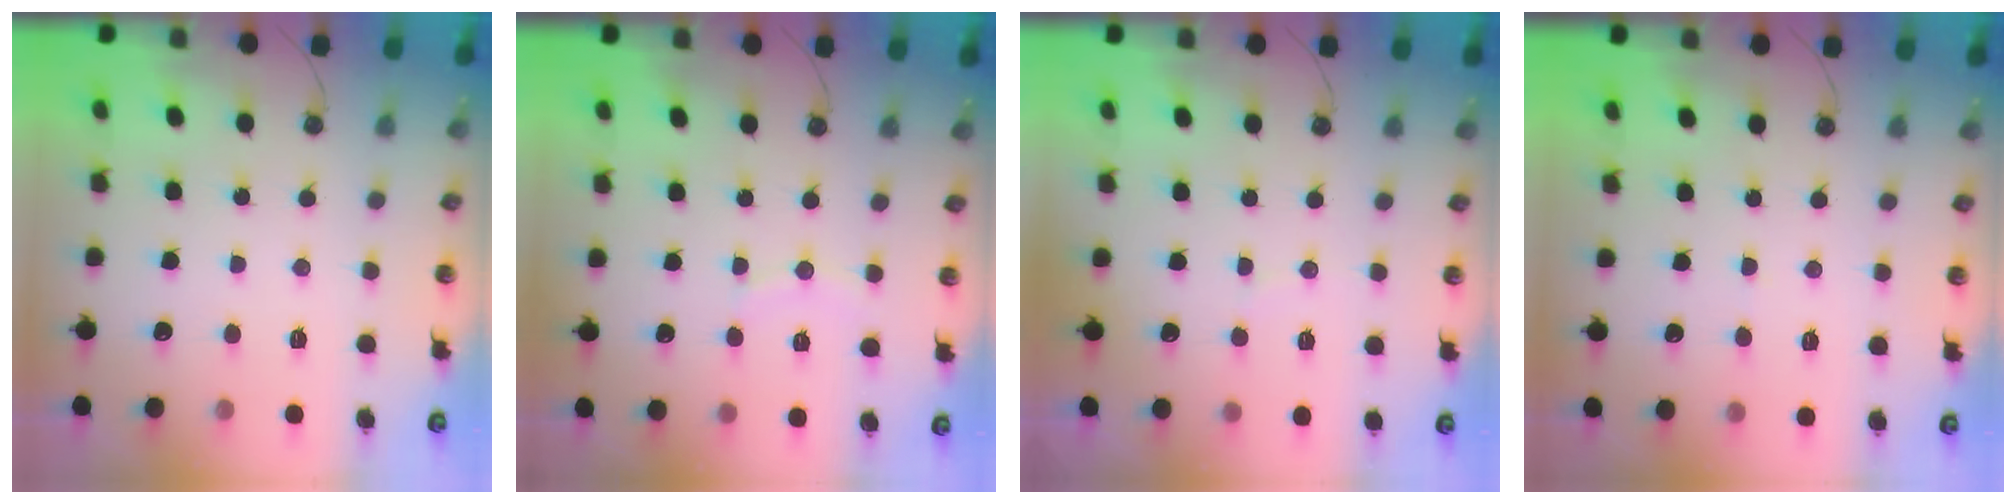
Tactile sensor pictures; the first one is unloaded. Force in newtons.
{"total": 5.2, "press": 5.2, "slide": 0.6}
{"total": 2.6, "press": 2.6, "slide": 0.4}
{"total": 3.9, "press": 3.8, "slide": 0.4}